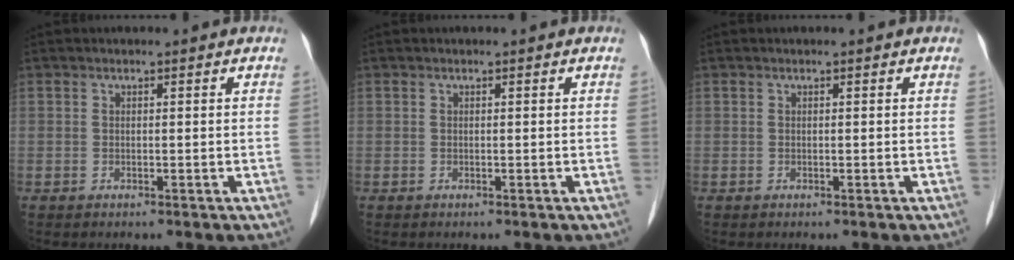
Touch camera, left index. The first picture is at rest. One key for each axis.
{"total": 0.0}
{"total": 0.0}